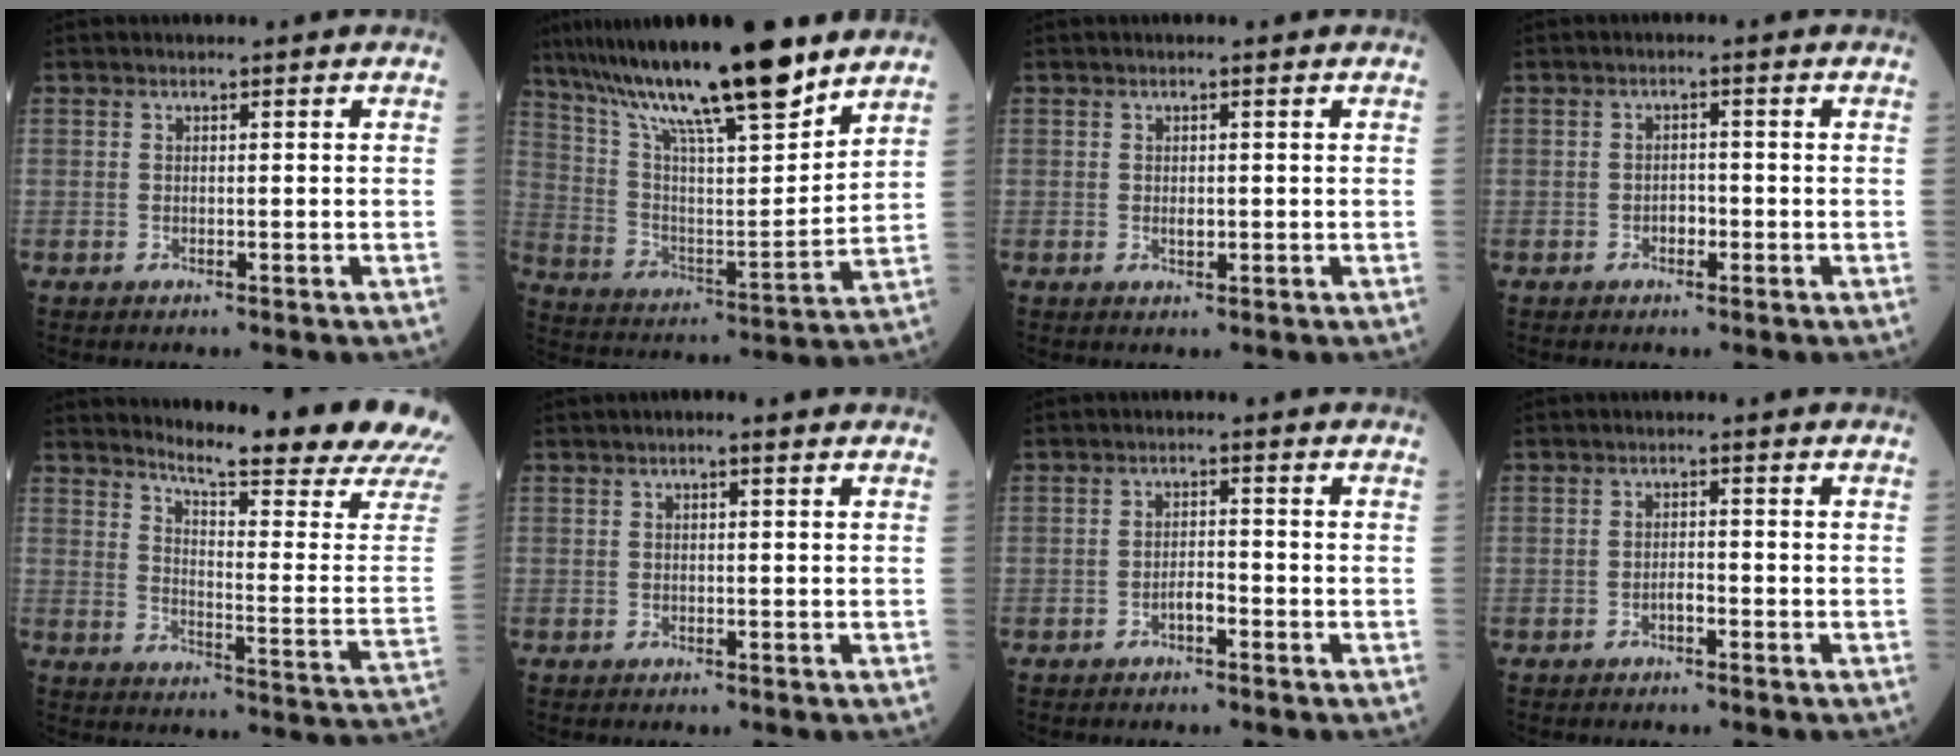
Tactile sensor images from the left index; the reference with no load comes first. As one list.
[{"total": 21.7, "force": [16.7, 2.2, 13.6], "torque": [-0.240, 0.001, 0.291]}, {"total": 1.1, "force": [-0.5, 0.5, 0.8], "torque": [-0.014, -0.006, -0.006]}, {"total": 1.9, "force": [-1.3, 0.9, 1.0], "torque": [-0.013, 0.000, -0.022]}, {"total": 18.7, "force": [17.0, -1.1, 7.7], "torque": [-0.126, -0.112, 0.209]}, {"total": 1.2, "force": [0.3, 0.3, 1.1], "torque": [-0.024, 0.004, 0.000]}, {"total": 2.3, "force": [-1.8, 0.5, 1.4], "torque": [-0.021, -0.001, -0.030]}, {"total": 1.6, "force": [-1.4, 0.3, 0.9], "torque": [-0.014, -0.003, -0.023]}]